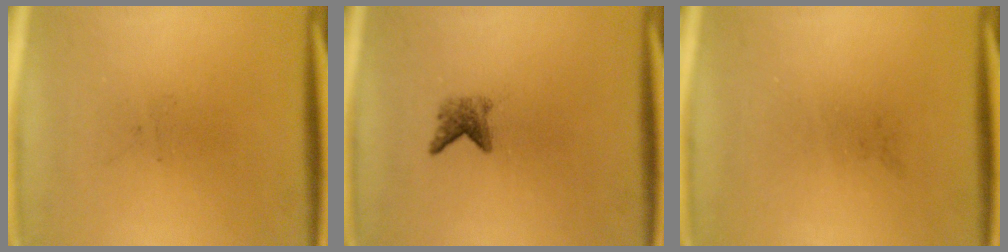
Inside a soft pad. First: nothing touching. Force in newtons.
{"total": 2.1}
{"total": 0.0}